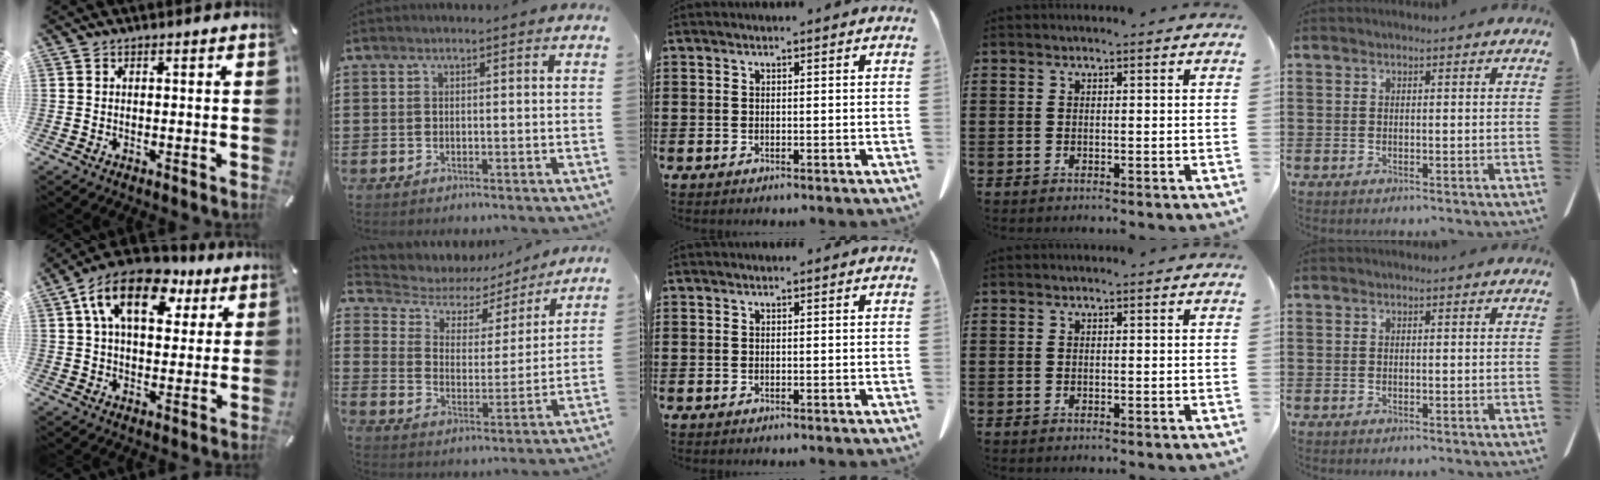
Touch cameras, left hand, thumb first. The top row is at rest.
{"thumb": {"total": 15.5, "force": [6.8, 9.3, 10.3], "torque": [-0.168, -0.008, 0.118]}, "index": {"total": 4.6, "force": [3.5, 2.7, 1.2], "torque": [-0.052, -0.024, 0.053]}}